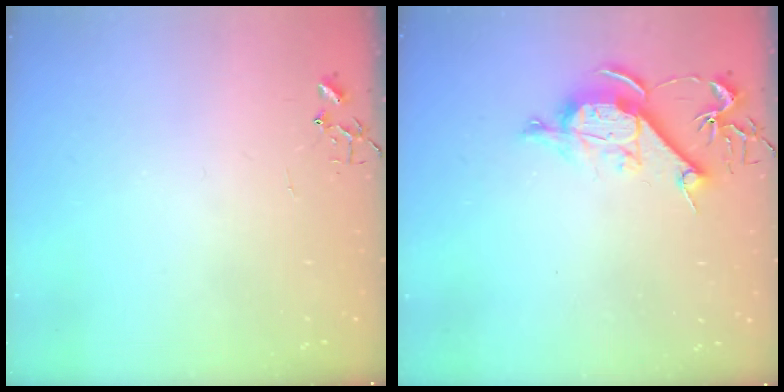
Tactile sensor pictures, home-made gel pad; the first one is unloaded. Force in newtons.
{"total": 10.1, "press": 10.1, "slide": 0.7}